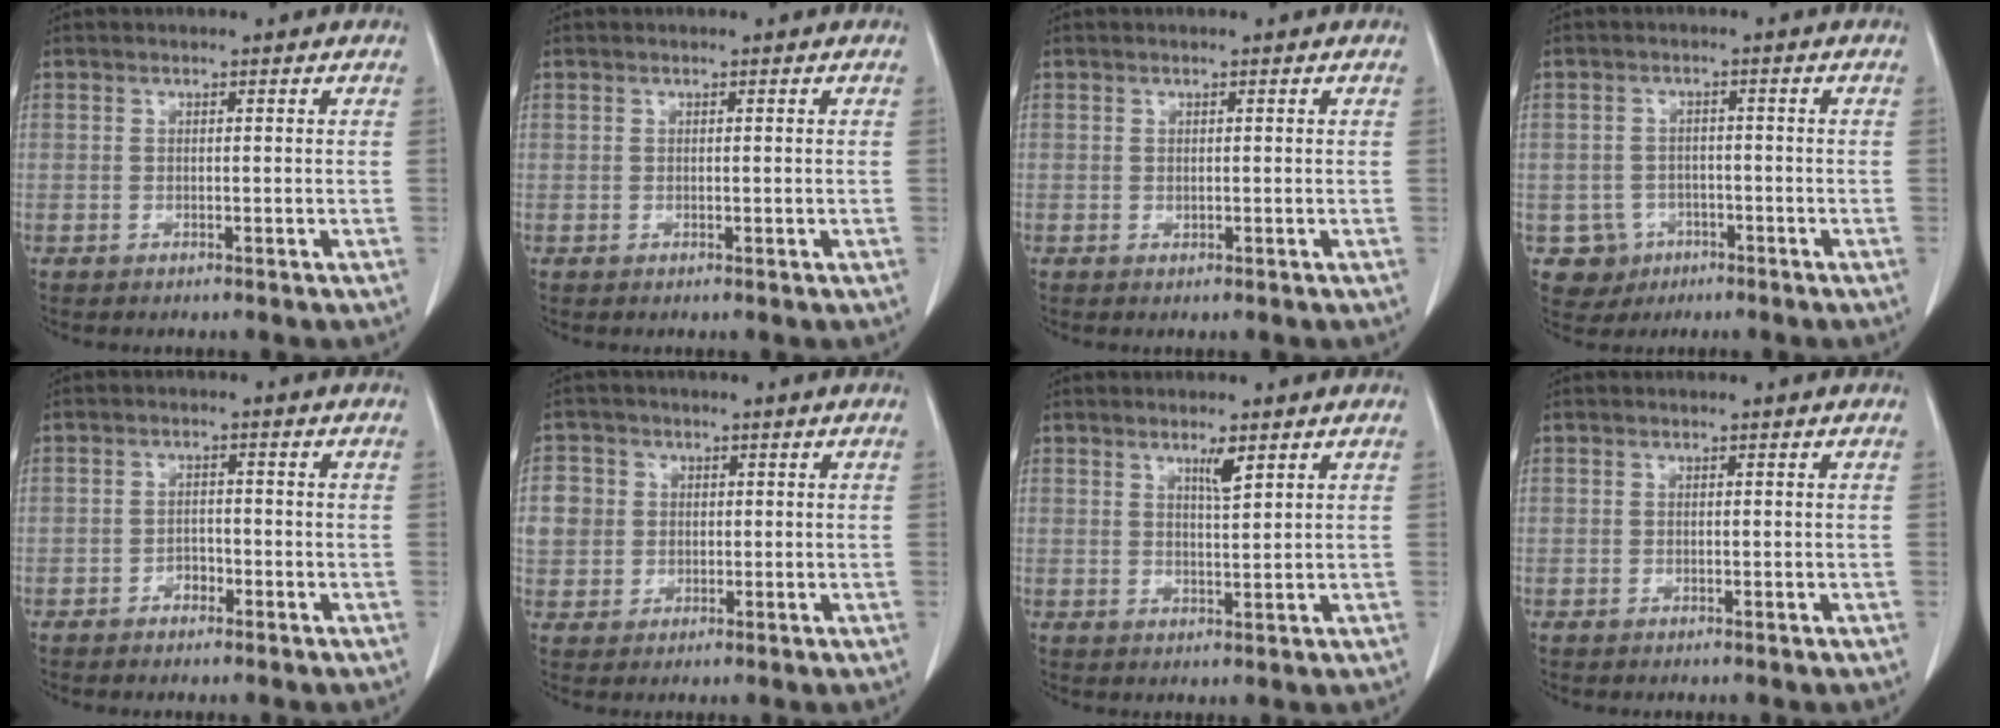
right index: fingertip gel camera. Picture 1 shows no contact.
{"total": 0.0}
{"total": 0.0}
{"total": 4.8, "force": [-1.8, 4.4, 0.1], "torque": [0.001, 0.013, -0.022]}
{"total": 1.9, "force": [-1.2, 1.1, 0.9], "torque": [-0.011, 0.006, -0.020]}
{"total": 6.4, "force": [1.2, 6.1, 1.6], "torque": [-0.035, 0.015, 0.025]}
{"total": 2.8, "force": [1.7, 0.2, 2.2], "torque": [-0.040, -0.004, 0.031]}
{"total": 0.0}